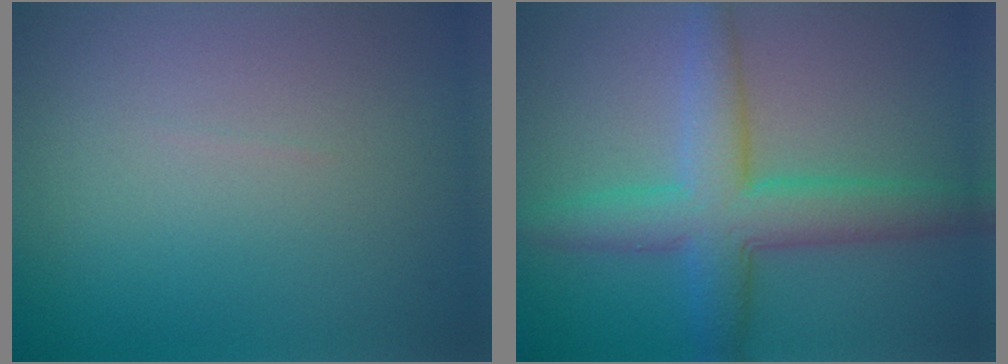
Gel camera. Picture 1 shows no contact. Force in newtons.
{"total": 5.9, "press": 5.9, "slide": 0.3}